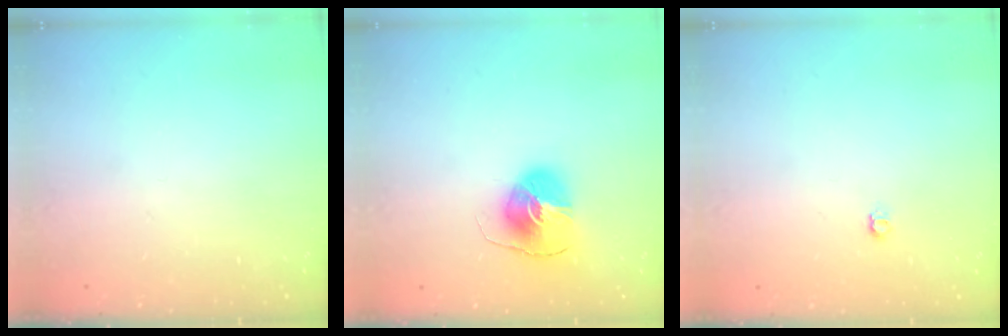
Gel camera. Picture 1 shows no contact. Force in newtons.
{"total": 8.3, "press": 8.2, "slide": 0.9}
{"total": 3.7, "press": 3.7, "slide": 0.4}